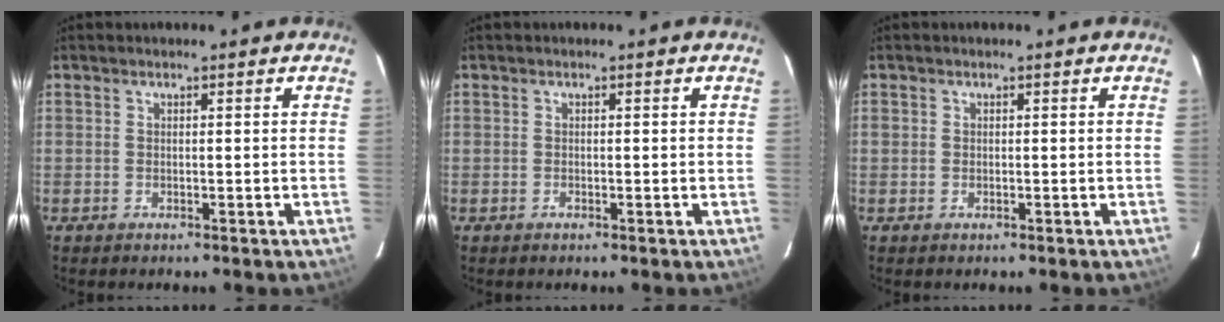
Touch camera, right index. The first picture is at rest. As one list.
[{"total": 0.6, "force": [-0.2, 0.3, 0.5], "torque": [-0.012, 0.000, -0.004]}, {"total": 0.6, "force": [0.0, 0.6, 0.3], "torque": [-0.006, 0.002, -0.001]}]